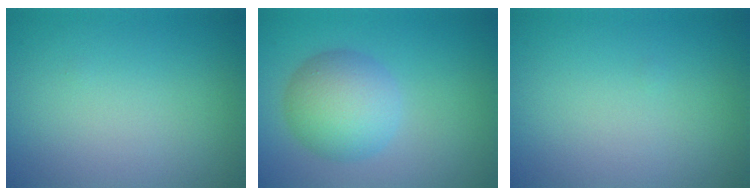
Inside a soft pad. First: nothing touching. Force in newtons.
{"total": 5.5, "press": 5.5, "slide": 0.1}
{"total": 0.0}